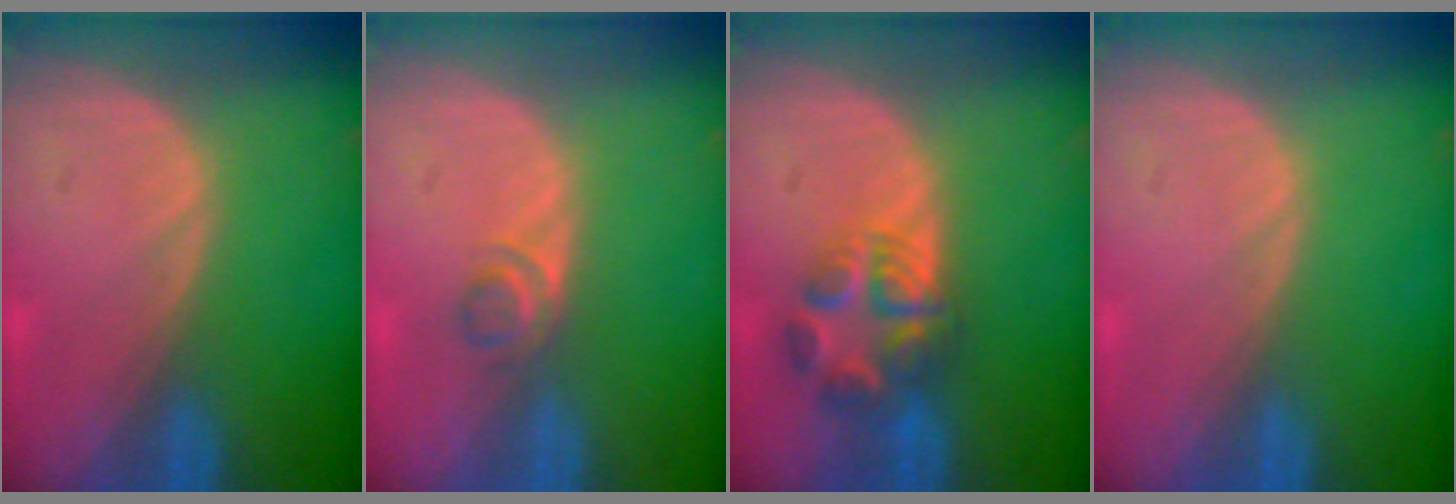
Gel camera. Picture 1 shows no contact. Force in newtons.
{"total": 2.2, "press": 2.0, "slide": 0.9}
{"total": 5.9, "press": 5.8, "slide": 0.6}
{"total": 0.0}